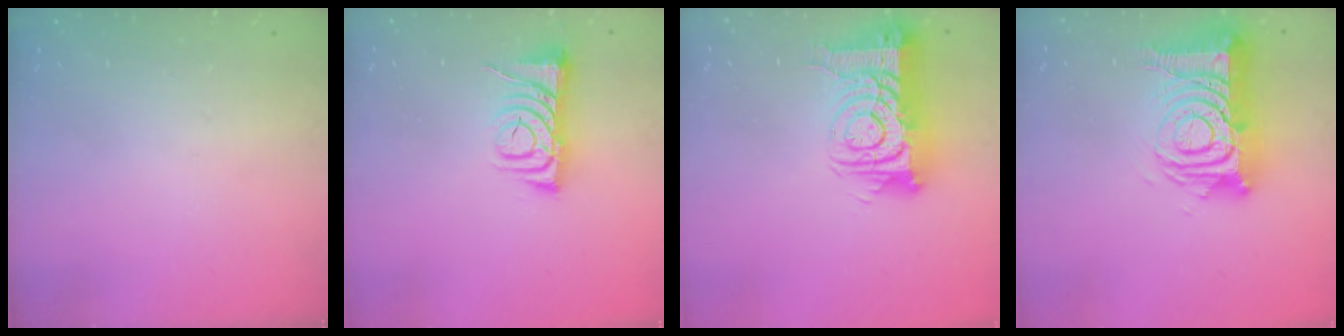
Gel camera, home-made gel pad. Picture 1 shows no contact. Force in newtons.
{"total": 7.3, "press": 7.2, "slide": 0.9}
{"total": 15.4, "press": 15.4, "slide": 1.3}
{"total": 18.4, "press": 18.2, "slide": 2.0}